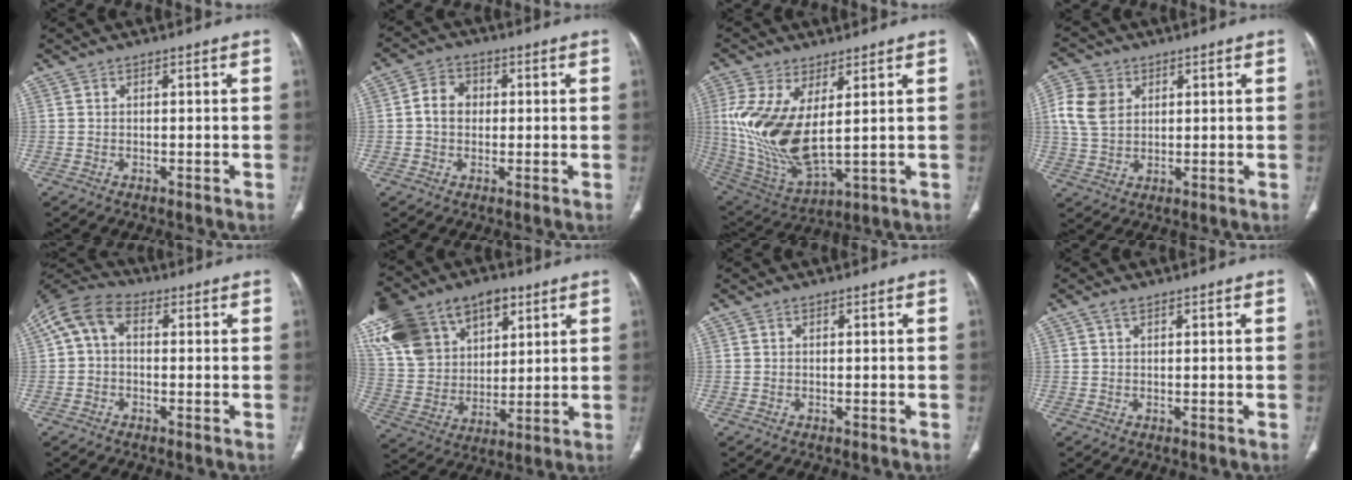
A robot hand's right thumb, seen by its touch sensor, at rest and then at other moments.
{"total": 5.6, "force": [0.3, 4.6, 3.1], "torque": [-0.041, 0.015, 0.000]}
{"total": 16.2, "force": [2.8, 7.3, 14.2], "torque": [-0.300, -0.022, 0.075]}
{"total": 8.6, "force": [2.5, 6.7, 4.8], "torque": [-0.089, 0.002, 0.051]}
{"total": 9.0, "force": [1.3, 6.2, 6.4], "torque": [-0.121, 0.031, 0.011]}
{"total": 25.3, "force": [13.0, 16.5, 14.3], "torque": [-0.288, 0.019, 0.245]}
{"total": 0.0}
{"total": 1.6, "force": [0.9, 0.8, 1.0], "torque": [-0.022, 0.004, 0.018]}